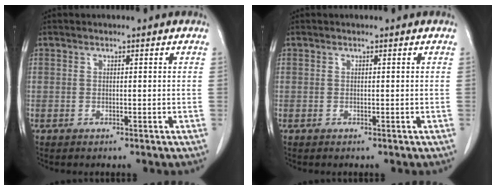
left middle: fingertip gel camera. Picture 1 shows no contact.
{"total": 0.0}